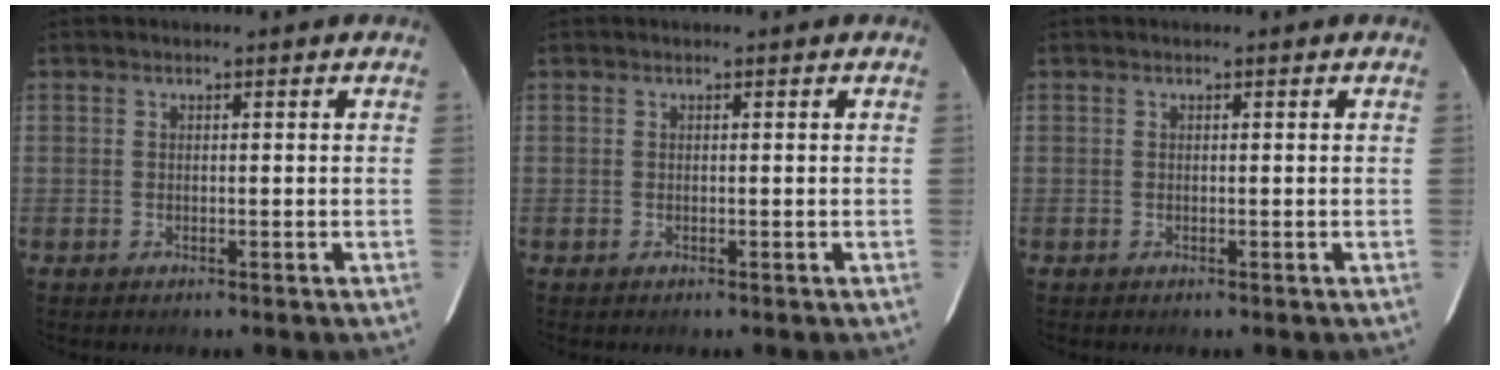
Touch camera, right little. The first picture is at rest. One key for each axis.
{"total": 0.0}
{"total": 0.0}